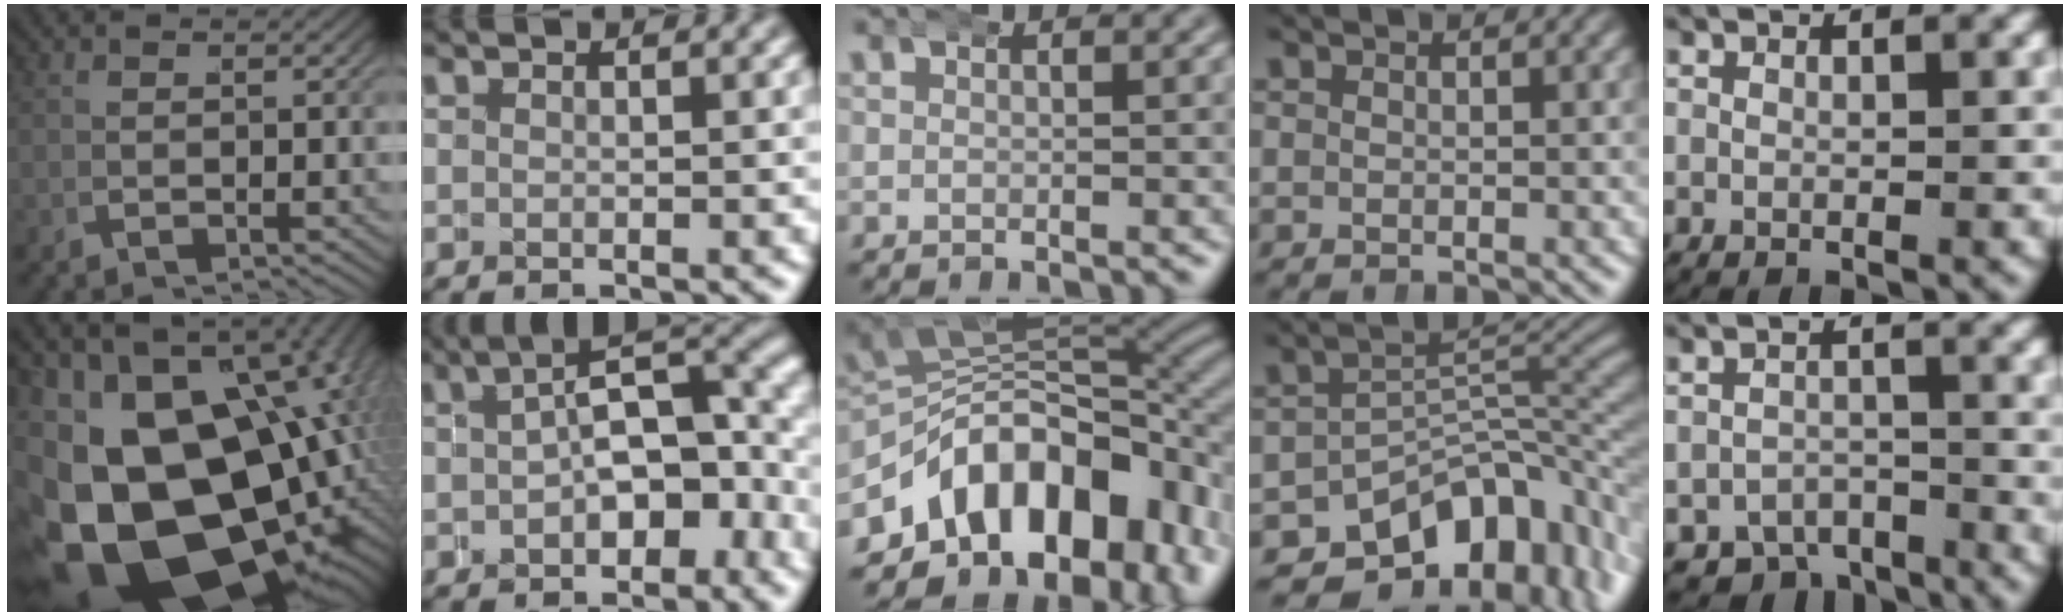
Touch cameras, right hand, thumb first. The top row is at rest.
{"thumb": {"total": 27.7, "force": [-6.7, 18.6, 19.3], "torque": [-0.359, -0.105, -0.064]}, "index": {"total": 6.2, "force": [0.3, 3.0, 5.4], "torque": [-0.061, 0.002, 0.011]}, "middle": {"total": 21.8, "force": [-4.8, 15.7, 14.3], "torque": [-0.246, -0.028, -0.071]}, "ring": {"total": 13.5, "force": [-7.0, 7.8, 8.5], "torque": [-0.104, -0.021, -0.098]}, "little": {"total": 6.1, "force": [-4.9, 3.4, 1.2], "torque": [0.003, -0.016, -0.087]}}